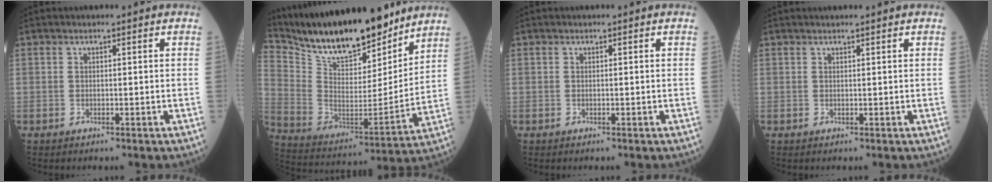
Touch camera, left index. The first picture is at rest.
{"total": 21.4, "force": [18.6, 4.6, 9.5], "torque": [-0.181, -0.010, 0.320]}
{"total": 0.0}
{"total": 2.1, "force": [2.0, -0.1, 0.7], "torque": [-0.007, 0.014, 0.029]}